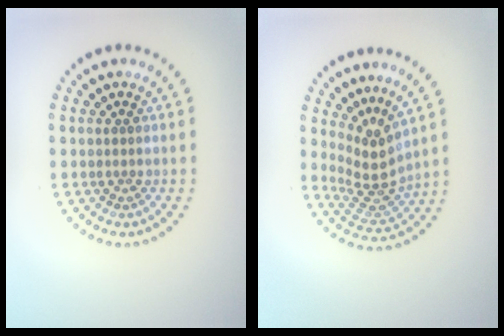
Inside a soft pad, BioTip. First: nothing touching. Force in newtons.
{"total": 3.5, "press": 2.5, "slide": 2.4}